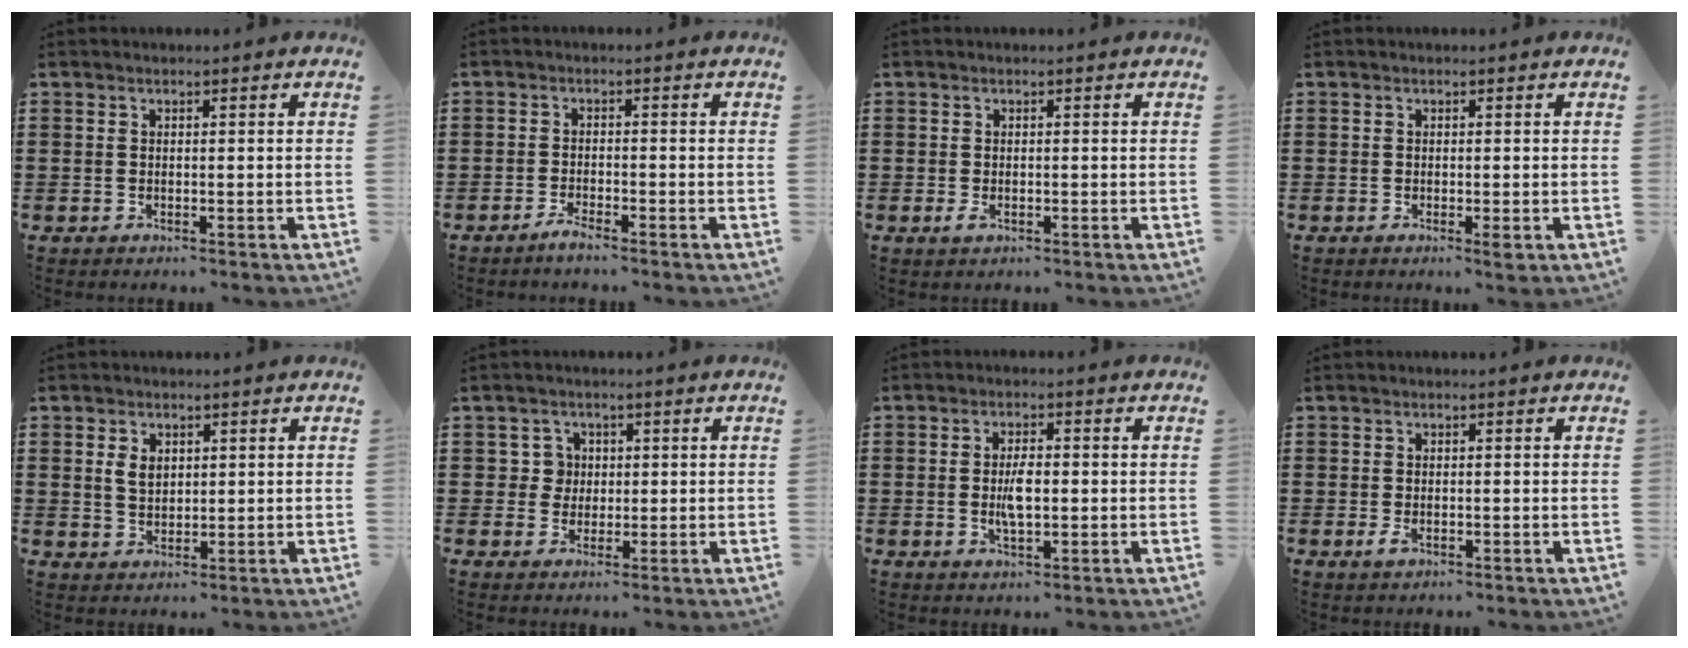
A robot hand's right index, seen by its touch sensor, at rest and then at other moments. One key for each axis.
{"total": 1.9, "fx": -1.8, "fy": -0.1, "fz": 0.8, "tx": -0.015, "ty": -0.001, "tz": -0.032}
{"total": 1.1, "fx": -0.3, "fy": 0.5, "fz": 0.9, "tx": -0.018, "ty": -0.001, "tz": -0.006}
{"total": 1.3, "fx": -0.3, "fy": 0.2, "fz": 1.2, "tx": -0.030, "ty": -0.009, "tz": -0.006}
{"total": 2.9, "fx": 0.9, "fy": 1.9, "fz": 1.9, "tx": -0.044, "ty": 0.007, "tz": 0.016}
{"total": 3.3, "fx": 0.4, "fy": 3.1, "fz": 0.9, "tx": -0.033, "ty": 0.010, "tz": 0.005}
{"total": 4.4, "fx": -0.2, "fy": 1.7, "fz": 4.1, "tx": -0.088, "ty": -0.003, "tz": -0.009}
{"total": 1.3, "fx": -0.4, "fy": 0.6, "fz": 1.1, "tx": -0.029, "ty": -0.004, "tz": -0.009}